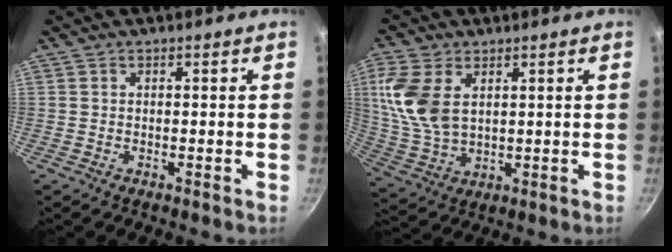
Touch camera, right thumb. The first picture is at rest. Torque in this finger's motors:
{"motor_torque": [0.11, 0.10, 1.15, 0.23, 0.33]}